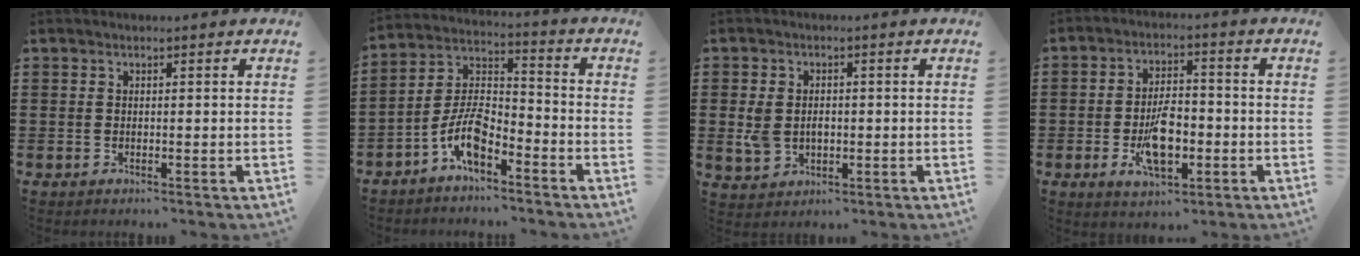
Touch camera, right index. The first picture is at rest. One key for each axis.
{"total": 8.1, "fx": -5.4, "fy": 3.1, "fz": 5.2, "tx": -0.122, "ty": -0.002, "tz": -0.106}
{"total": 3.8, "fx": -0.2, "fy": 2.8, "fz": 2.6, "tx": -0.069, "ty": 0.003, "tz": -0.009}
{"total": 7.9, "fx": -2.3, "fy": 3.7, "fz": 6.6, "tx": -0.119, "ty": 0.002, "tz": -0.043}